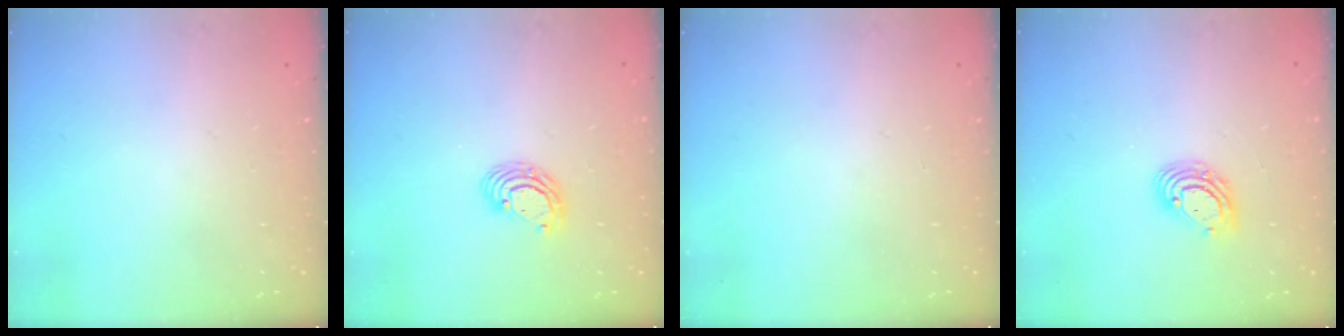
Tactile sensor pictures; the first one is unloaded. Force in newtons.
{"total": 5.6, "press": 5.6, "slide": 0.2}
{"total": 0.0}
{"total": 8.0, "press": 7.8, "slide": 1.5}